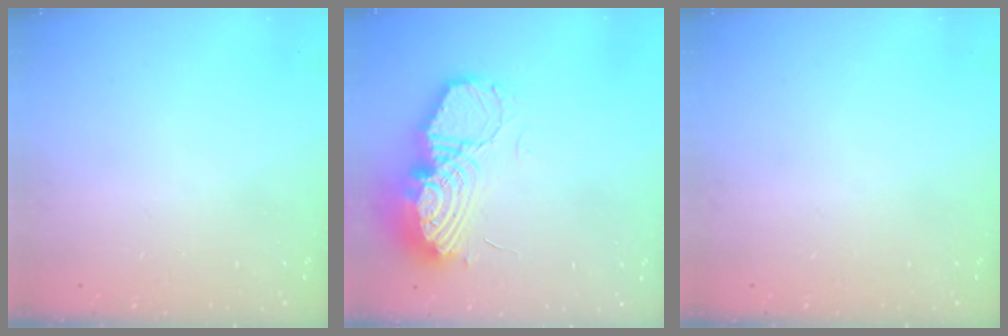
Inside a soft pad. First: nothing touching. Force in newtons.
{"total": 18.5, "press": 18.5, "slide": 1.6}
{"total": 0.0}